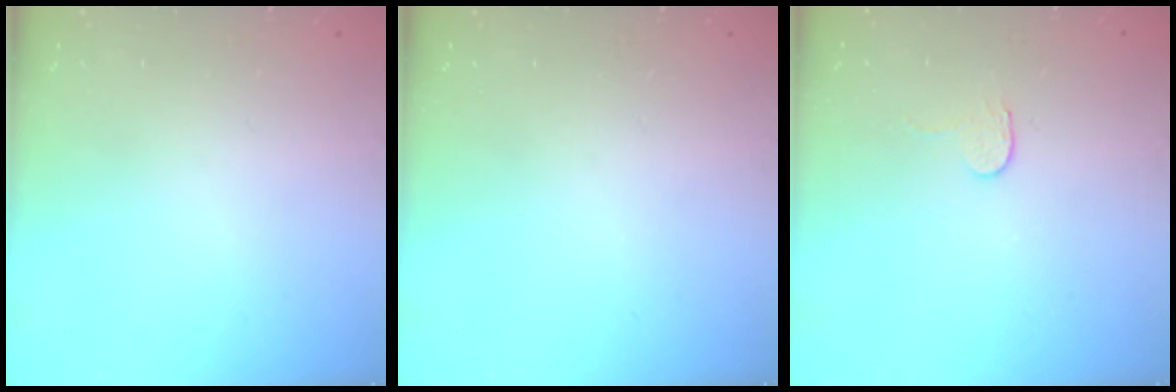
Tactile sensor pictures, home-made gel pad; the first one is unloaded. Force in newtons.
{"total": 0.0}
{"total": 2.7, "press": 2.7, "slide": 0.2}